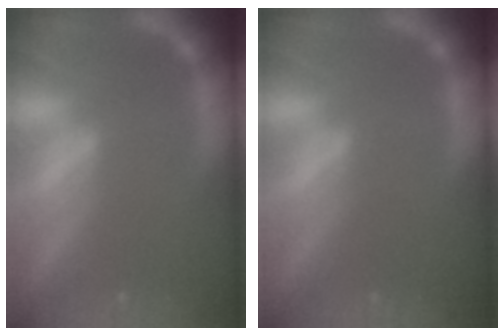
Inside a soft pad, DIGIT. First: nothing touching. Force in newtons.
{"total": 0.0}